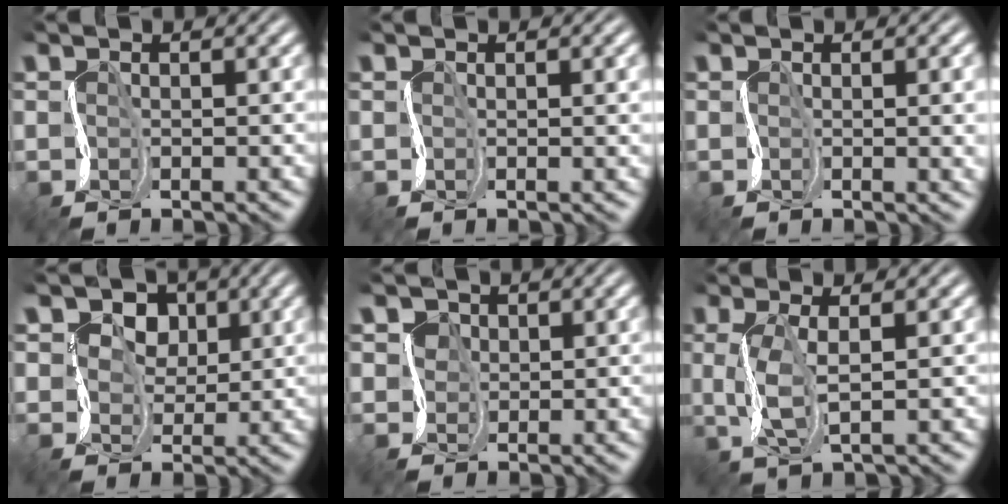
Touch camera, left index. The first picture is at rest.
{"total": 2.3, "force": [0.3, 0.9, 2.1], "torque": [-0.025, 0.002, 0.005]}
{"total": 4.6, "force": [0.0, 2.1, 4.1], "torque": [-0.035, -0.002, 0.004]}
{"total": 6.9, "force": [3.7, 4.8, 3.4], "torque": [-0.049, 0.017, 0.037]}
{"total": 2.6, "force": [1.5, 2.1, 0.5], "torque": [-0.011, 0.018, 0.015]}
{"total": 2.9, "force": [0.7, 0.9, 2.7], "torque": [-0.068, 0.005, 0.016]}